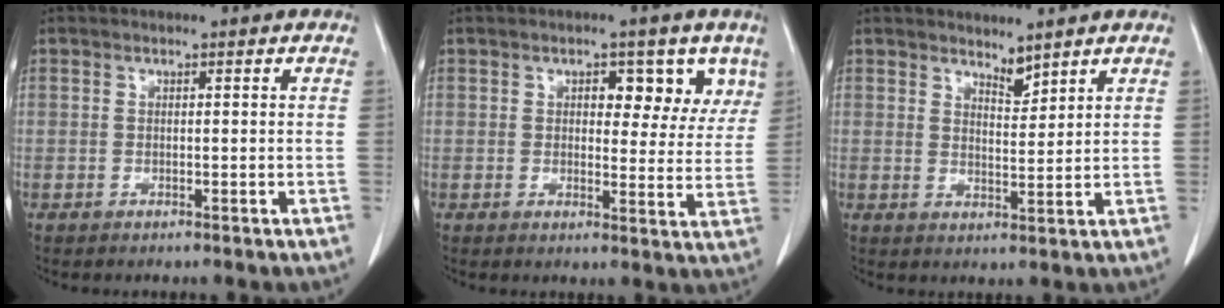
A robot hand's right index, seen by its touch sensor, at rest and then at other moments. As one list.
[{"total": 6.6, "force": [3.4, 3.6, 4.3], "torque": [-0.032, 0.008, 0.039]}, {"total": 2.9, "force": [2.7, 0.7, 0.8], "torque": [-0.014, -0.007, 0.049]}]